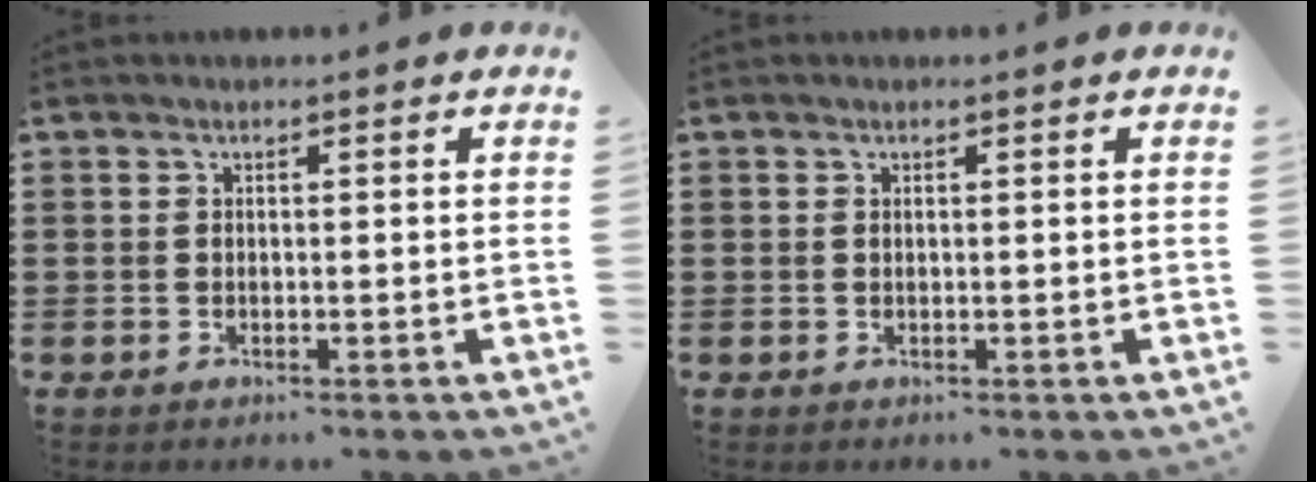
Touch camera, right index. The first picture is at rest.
{"total": 0.0}